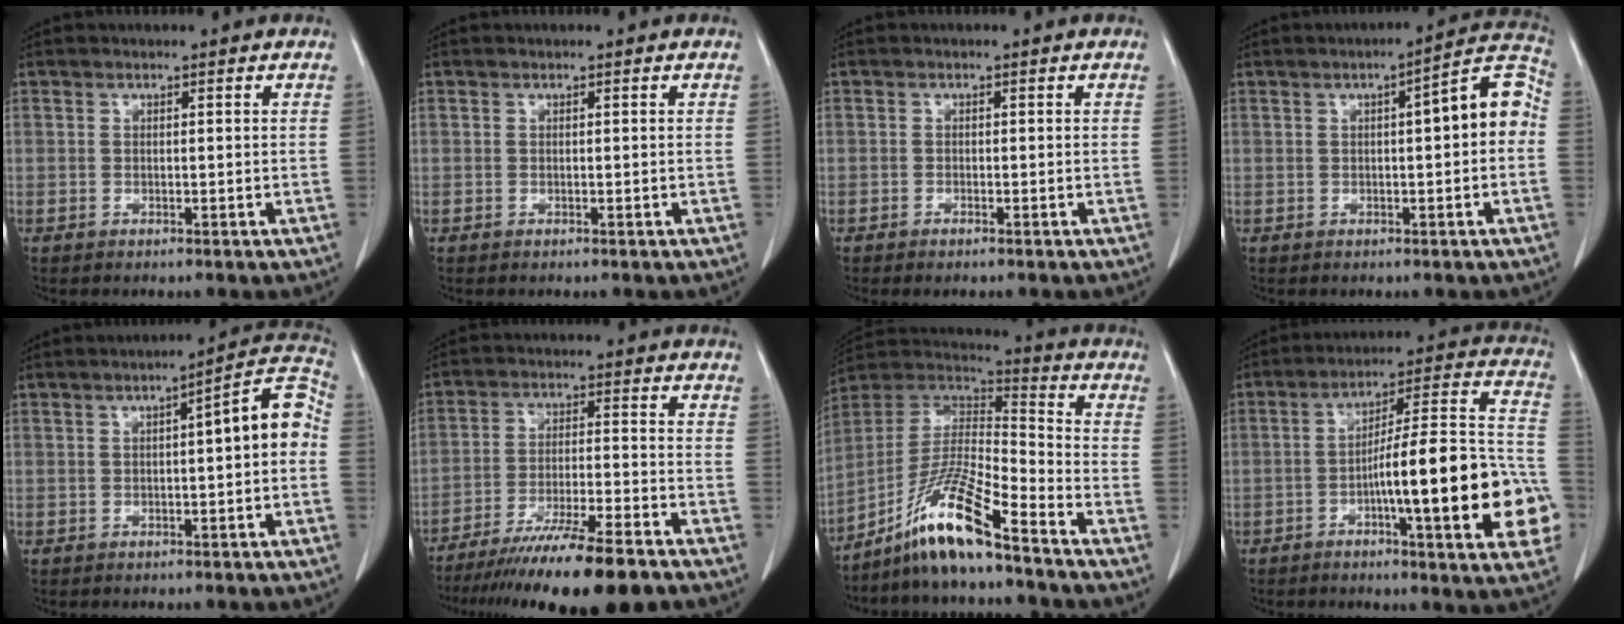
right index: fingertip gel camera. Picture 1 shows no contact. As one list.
[{"total": 0.0}, {"total": 0.7, "force": [-0.6, 0.0, 0.4], "torque": [-0.013, -0.002, -0.007]}, {"total": 8.1, "force": [0.4, 1.5, 8.0], "torque": [-0.100, 0.031, -0.002]}, {"total": 7.9, "force": [0.1, 1.2, 7.8], "torque": [-0.098, 0.029, -0.006]}, {"total": 16.9, "force": [-13.5, 0.8, 10.3], "torque": [-0.159, -0.032, -0.217]}, {"total": 13.6, "force": [-9.6, 0.5, 9.6], "torque": [-0.190, 0.004, -0.180]}, {"total": 22.3, "force": [-6.1, 2.6, 21.3], "torque": [-0.229, 0.025, -0.080]}]